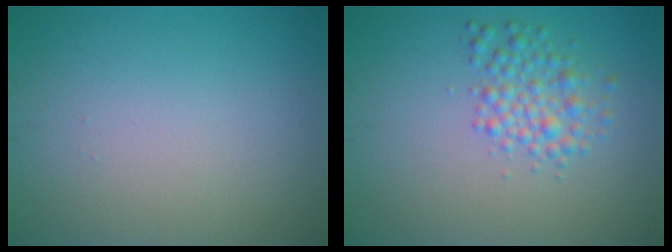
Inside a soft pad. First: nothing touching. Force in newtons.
{"total": 2.8, "press": 2.8, "slide": 0.0}